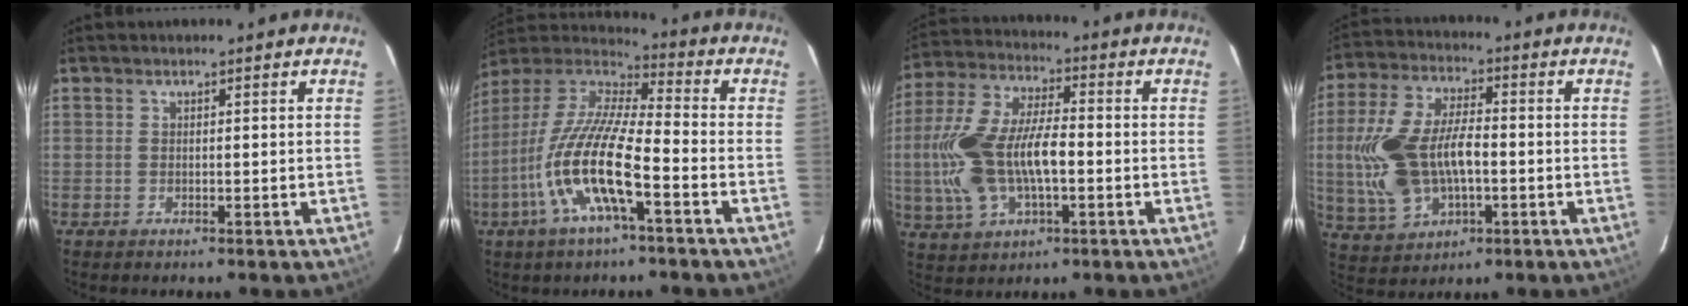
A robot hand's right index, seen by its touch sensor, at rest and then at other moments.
{"total": 16.9, "force": [-6.6, 3.5, 15.1], "torque": [-0.299, -0.018, -0.134]}
{"total": 17.2, "force": [-2.5, 8.3, 14.9], "torque": [-0.322, 0.004, -0.044]}
{"total": 16.8, "force": [-1.9, 9.4, 13.8], "torque": [-0.304, 0.005, -0.023]}